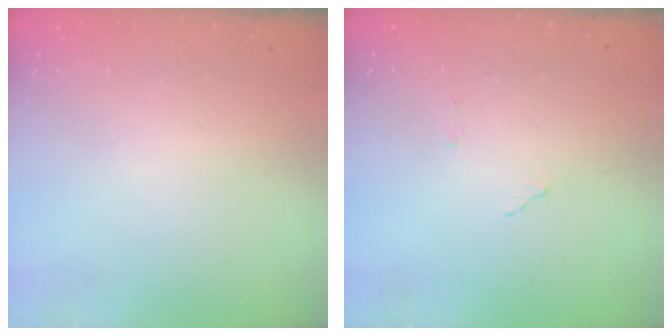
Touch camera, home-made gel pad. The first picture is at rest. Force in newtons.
{"total": 7.3, "press": 7.2, "slide": 0.3}